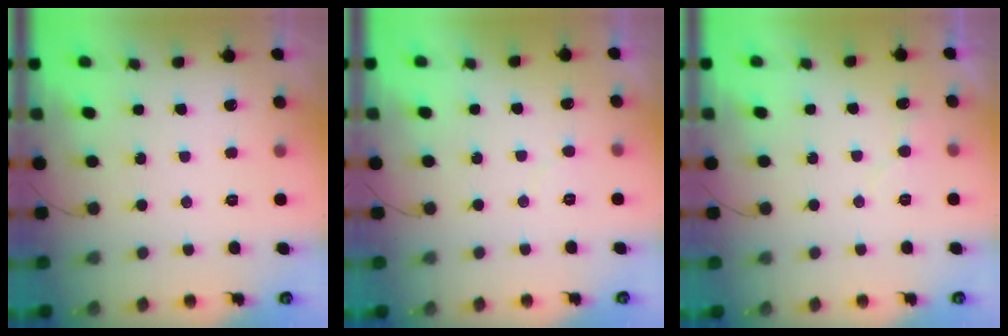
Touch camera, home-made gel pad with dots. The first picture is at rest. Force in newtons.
{"total": 4.0, "press": 4.0, "slide": 0.3}
{"total": 4.3, "press": 4.2, "slide": 0.4}